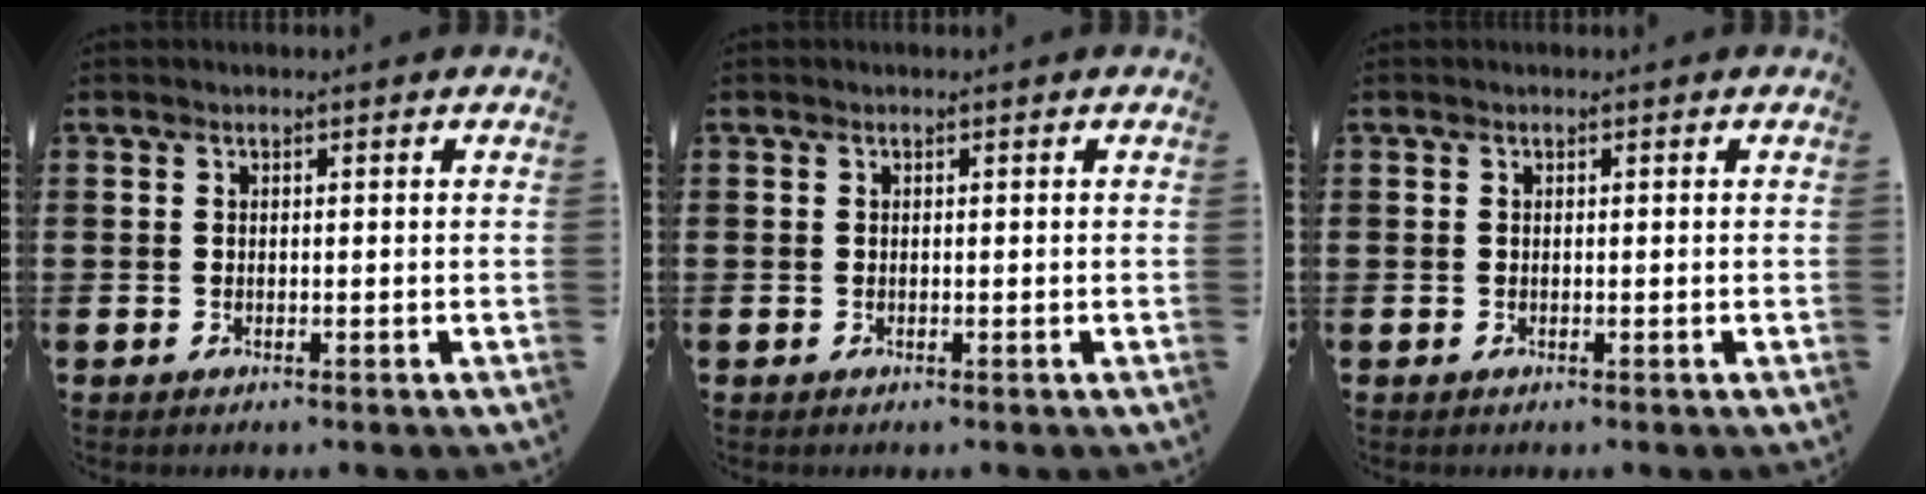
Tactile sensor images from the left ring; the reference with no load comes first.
{"total": 0.0}
{"total": 0.0}